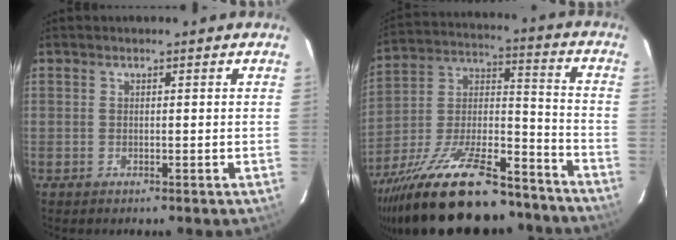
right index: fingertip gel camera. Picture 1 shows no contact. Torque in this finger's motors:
{"motor_torque": [1.27, -0.87, 1.05, 0.21]}